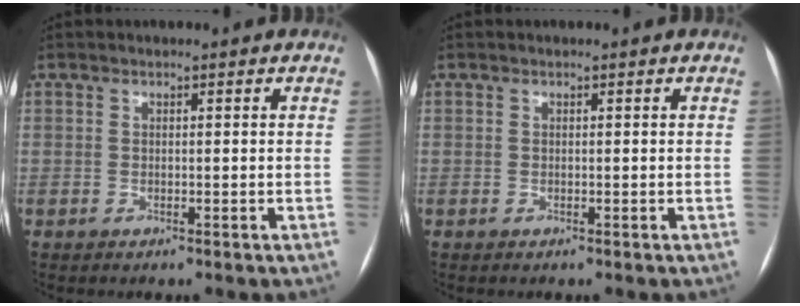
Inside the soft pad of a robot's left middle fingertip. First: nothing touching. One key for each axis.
{"total": 0.0}